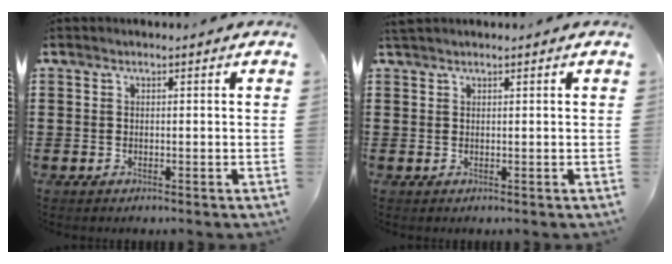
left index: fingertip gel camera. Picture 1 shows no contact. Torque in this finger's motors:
{"motor_torque": [-0.03, 0.03, 0.00, 0.04]}